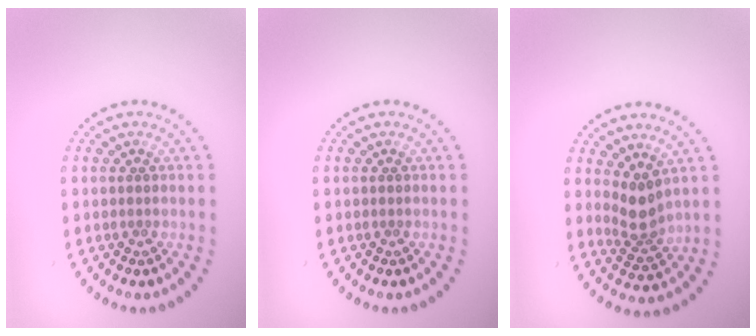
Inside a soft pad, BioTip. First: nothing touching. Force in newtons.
{"total": 0.0}
{"total": 2.8, "press": 2.2, "slide": 1.8}